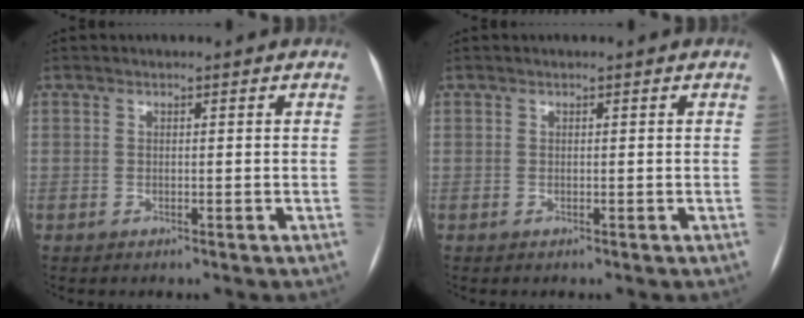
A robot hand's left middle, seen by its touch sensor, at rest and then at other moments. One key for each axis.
{"total": 0.0}